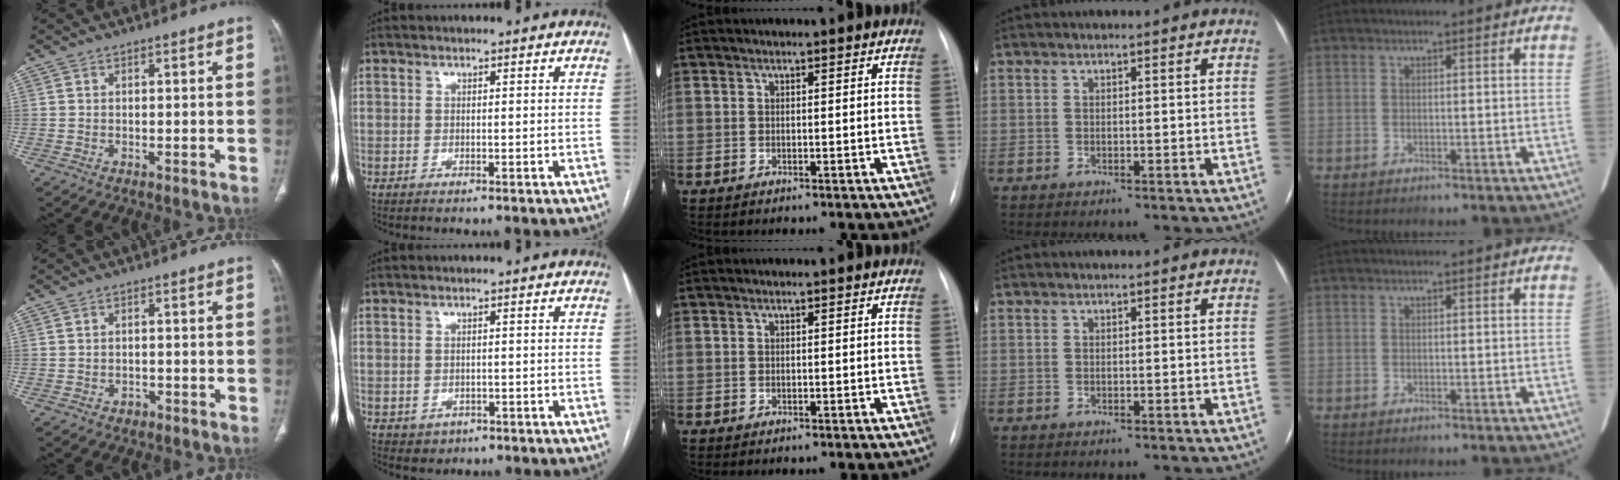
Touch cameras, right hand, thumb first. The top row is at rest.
{"thumb": {"total": 1.6, "force": [-1.0, 1.1, 0.5], "torque": [-0.010, 0.006, -0.013]}, "index": {"total": 1.9, "force": [-0.7, 1.6, 0.6], "torque": [-0.008, 0.002, 0.000]}}